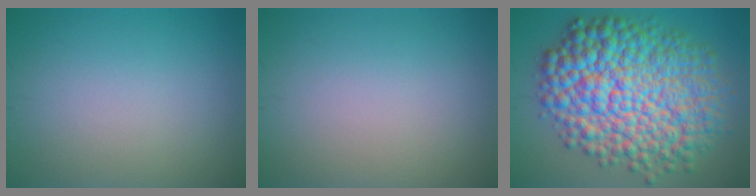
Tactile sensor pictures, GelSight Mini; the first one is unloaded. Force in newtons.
{"total": 0.0}
{"total": 14.3, "press": 14.3, "slide": 0.1}